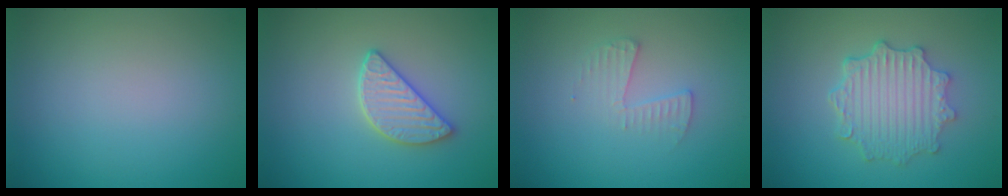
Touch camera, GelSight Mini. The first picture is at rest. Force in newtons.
{"total": 2.9, "press": 2.8, "slide": 0.9}
{"total": 1.6, "press": 1.6, "slide": 0.1}
{"total": 4.7, "press": 3.8, "slide": 2.7}